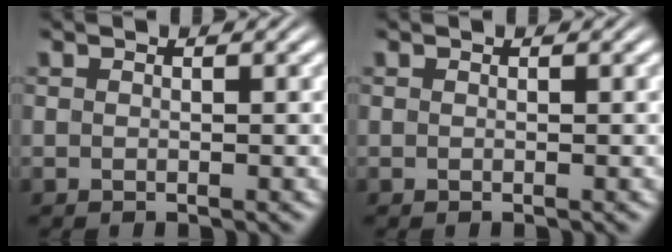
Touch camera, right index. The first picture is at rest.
{"total": 0.0}